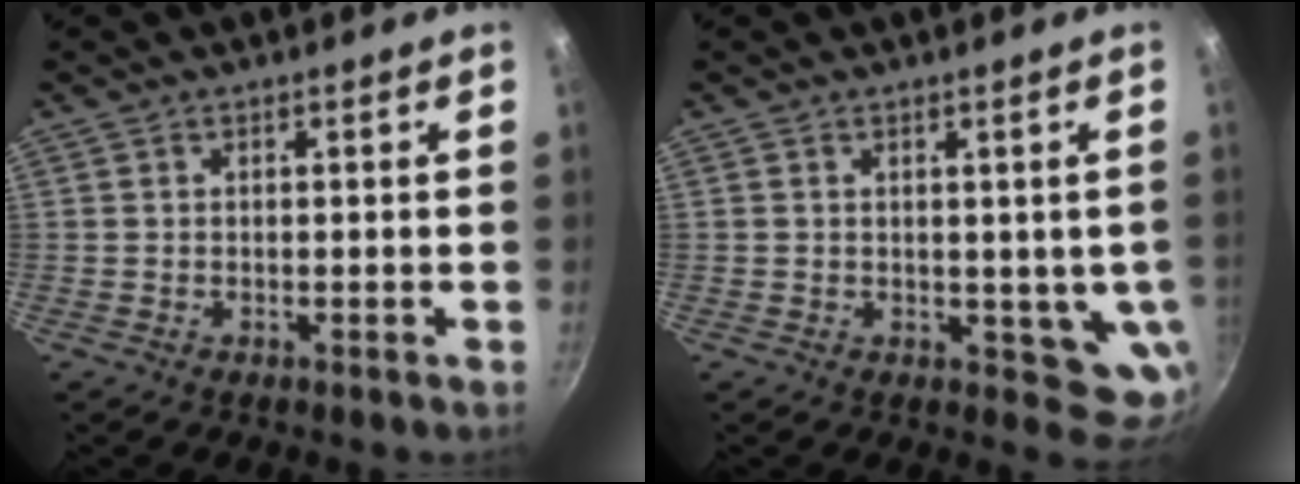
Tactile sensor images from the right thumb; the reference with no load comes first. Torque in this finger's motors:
{"motor_torque": [0.39, 0.48, 0.81, -0.03, 0.12]}